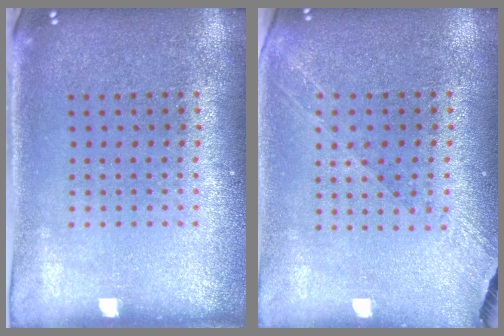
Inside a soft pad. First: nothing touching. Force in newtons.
{"total": 1.3, "press": 1.2, "slide": 0.5}